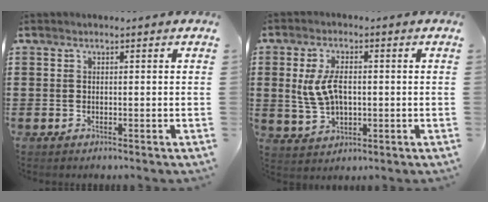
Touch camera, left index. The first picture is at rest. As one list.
[{"total": 6.4, "force": [0.6, 3.2, 5.6], "torque": [-0.130, 0.003, 0.005]}]